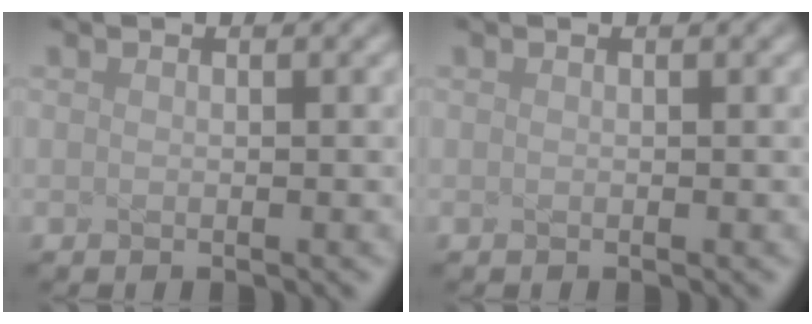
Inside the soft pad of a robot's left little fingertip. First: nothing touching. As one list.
[{"total": 0.0}]